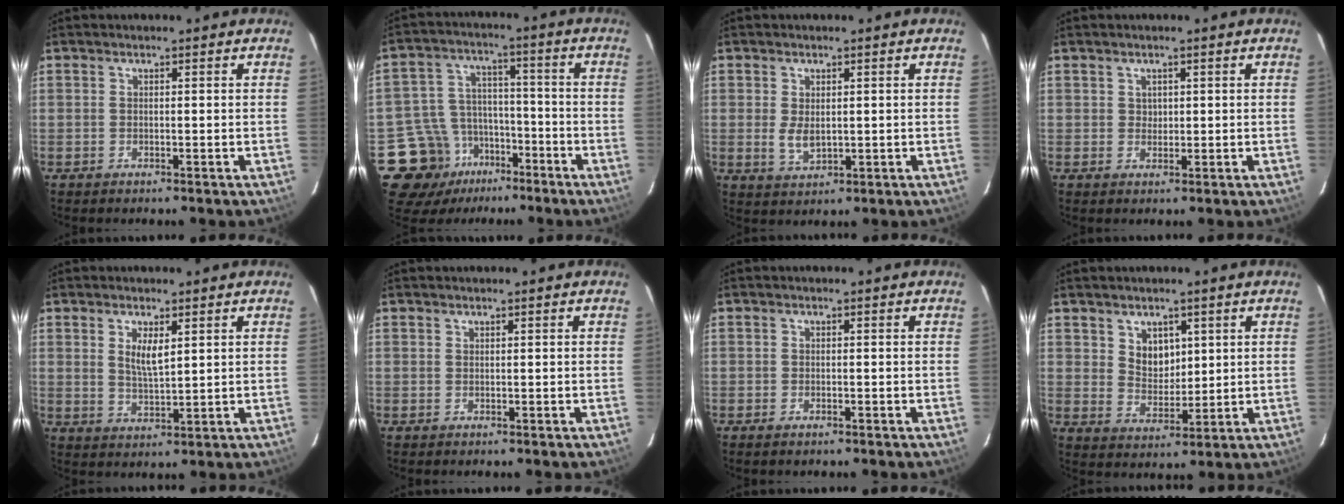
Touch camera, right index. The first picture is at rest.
{"total": 12.3, "force": [-7.8, 8.9, 3.0], "torque": [-0.088, 0.035, -0.121]}
{"total": 3.7, "force": [0.2, 2.2, 3.0], "torque": [-0.055, -0.005, 0.008]}
{"total": 1.9, "force": [0.7, 1.7, 0.3], "torque": [0.000, 0.005, 0.012]}
{"total": 4.6, "force": [1.8, 1.6, 3.9], "torque": [-0.071, -0.004, 0.036]}
{"total": 0.0}
{"total": 1.0, "force": [-0.7, 0.4, 0.6], "torque": [-0.010, -0.003, -0.013]}
{"total": 5.5, "force": [2.6, 4.1, 2.6], "torque": [-0.039, 0.001, 0.054]}